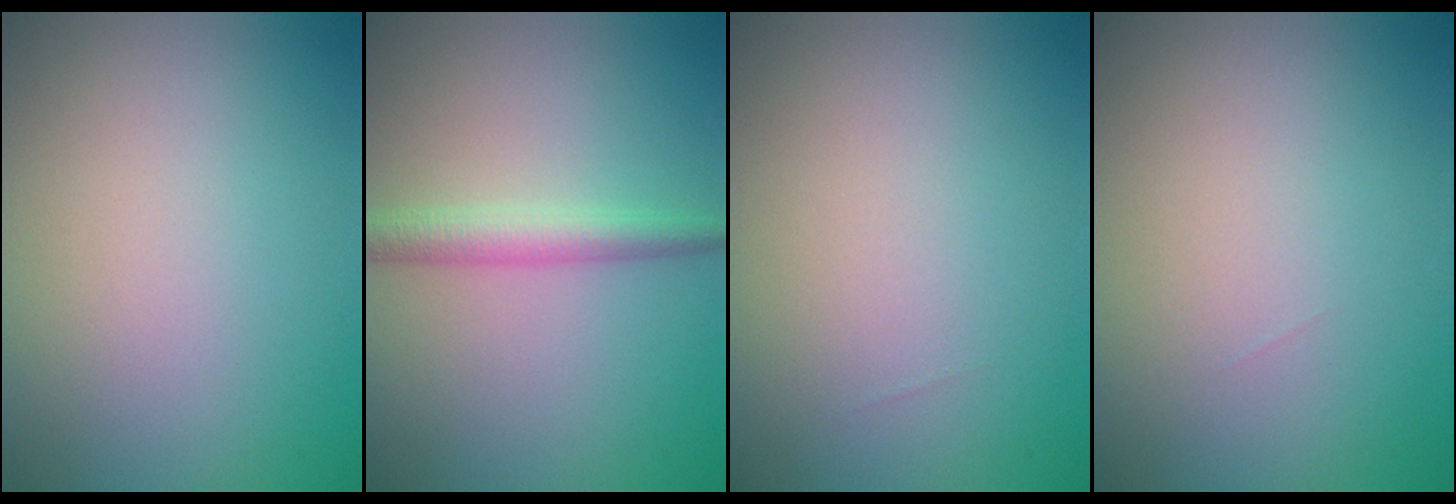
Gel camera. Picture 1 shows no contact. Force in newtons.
{"total": 2.8, "press": 2.8, "slide": 0.0}
{"total": 0.0}
{"total": 0.0}